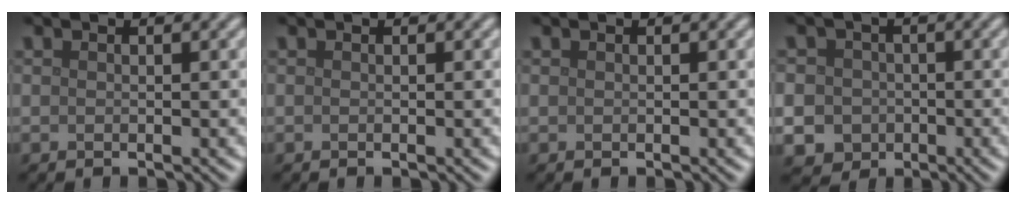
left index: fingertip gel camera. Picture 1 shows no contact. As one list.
[{"total": 0.0}, {"total": 0.0}, {"total": 8.6, "force": [-1.7, 8.1, 2.2], "torque": [-0.046, -0.005, -0.060]}]